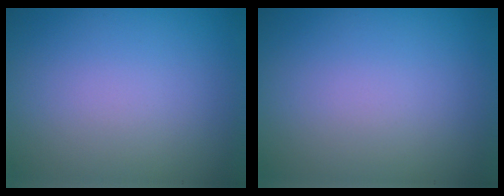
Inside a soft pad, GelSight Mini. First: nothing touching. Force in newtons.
{"total": 0.0}